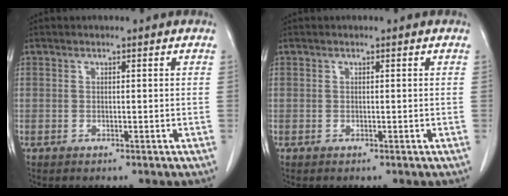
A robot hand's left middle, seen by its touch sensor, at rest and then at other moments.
{"total": 0.0}